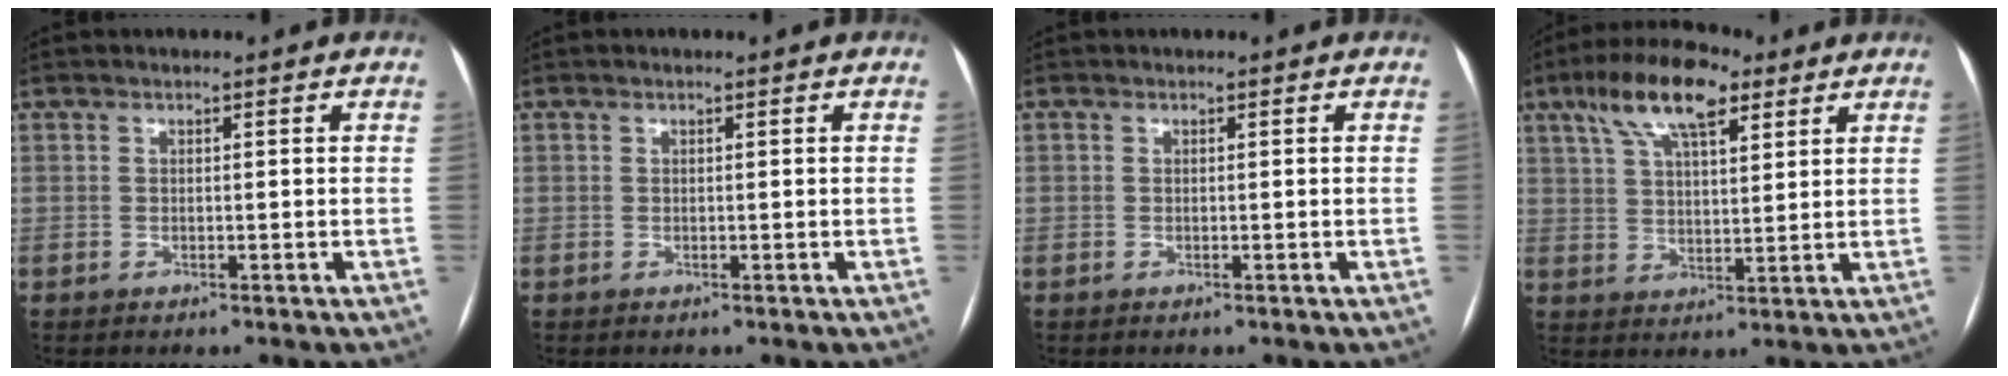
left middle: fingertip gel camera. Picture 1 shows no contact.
{"total": 0.0}
{"total": 0.0}
{"total": 12.0, "force": [7.0, 4.1, 8.8], "torque": [-0.165, 0.028, 0.124]}